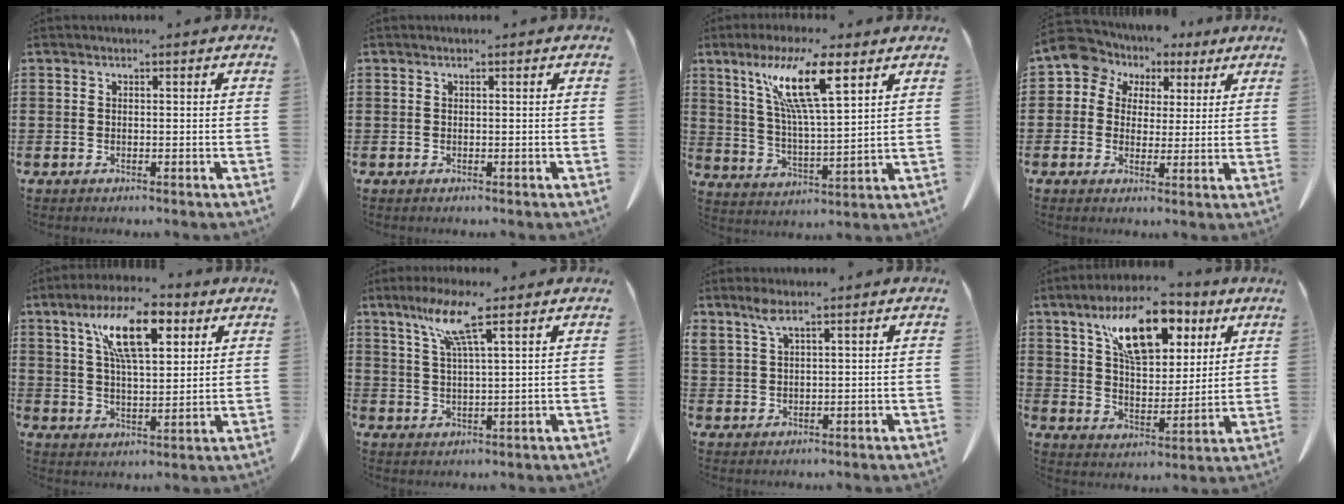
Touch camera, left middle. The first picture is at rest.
{"total": 0.0}
{"total": 11.5, "force": [7.0, 1.7, 9.0], "torque": [-0.190, -0.012, 0.118]}
{"total": 5.9, "force": [3.0, 5.0, 0.8], "torque": [-0.052, -0.005, 0.051]}
{"total": 12.8, "force": [6.8, 4.5, 9.9], "torque": [-0.187, -0.003, 0.116]}
{"total": 7.7, "force": [4.7, 0.1, 6.1], "torque": [-0.131, 0.003, 0.080]}
{"total": 2.8, "force": [2.1, 0.7, 1.7], "torque": [-0.039, 0.003, 0.039]}
{"total": 13.5, "force": [7.4, 5.8, 9.7], "torque": [-0.180, -0.002, 0.128]}